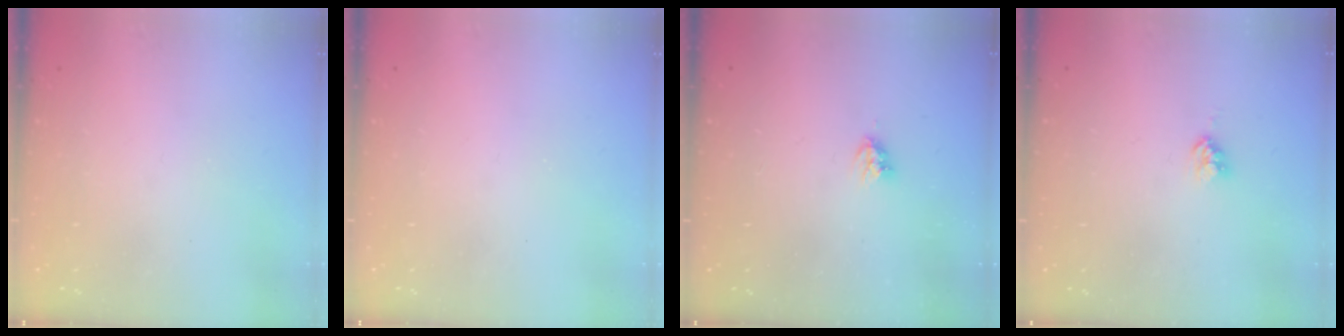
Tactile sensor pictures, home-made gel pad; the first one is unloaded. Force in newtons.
{"total": 0.0}
{"total": 3.5, "press": 3.5, "slide": 0.4}
{"total": 3.9, "press": 3.9, "slide": 0.4}